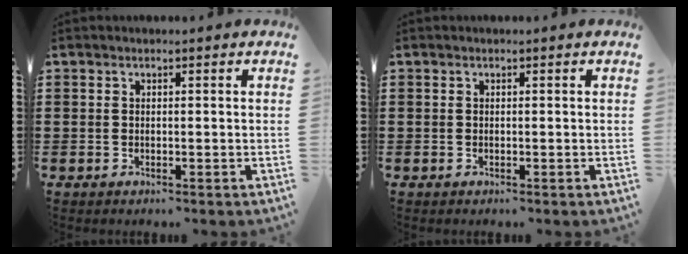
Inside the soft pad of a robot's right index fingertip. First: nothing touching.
{"total": 0.0}